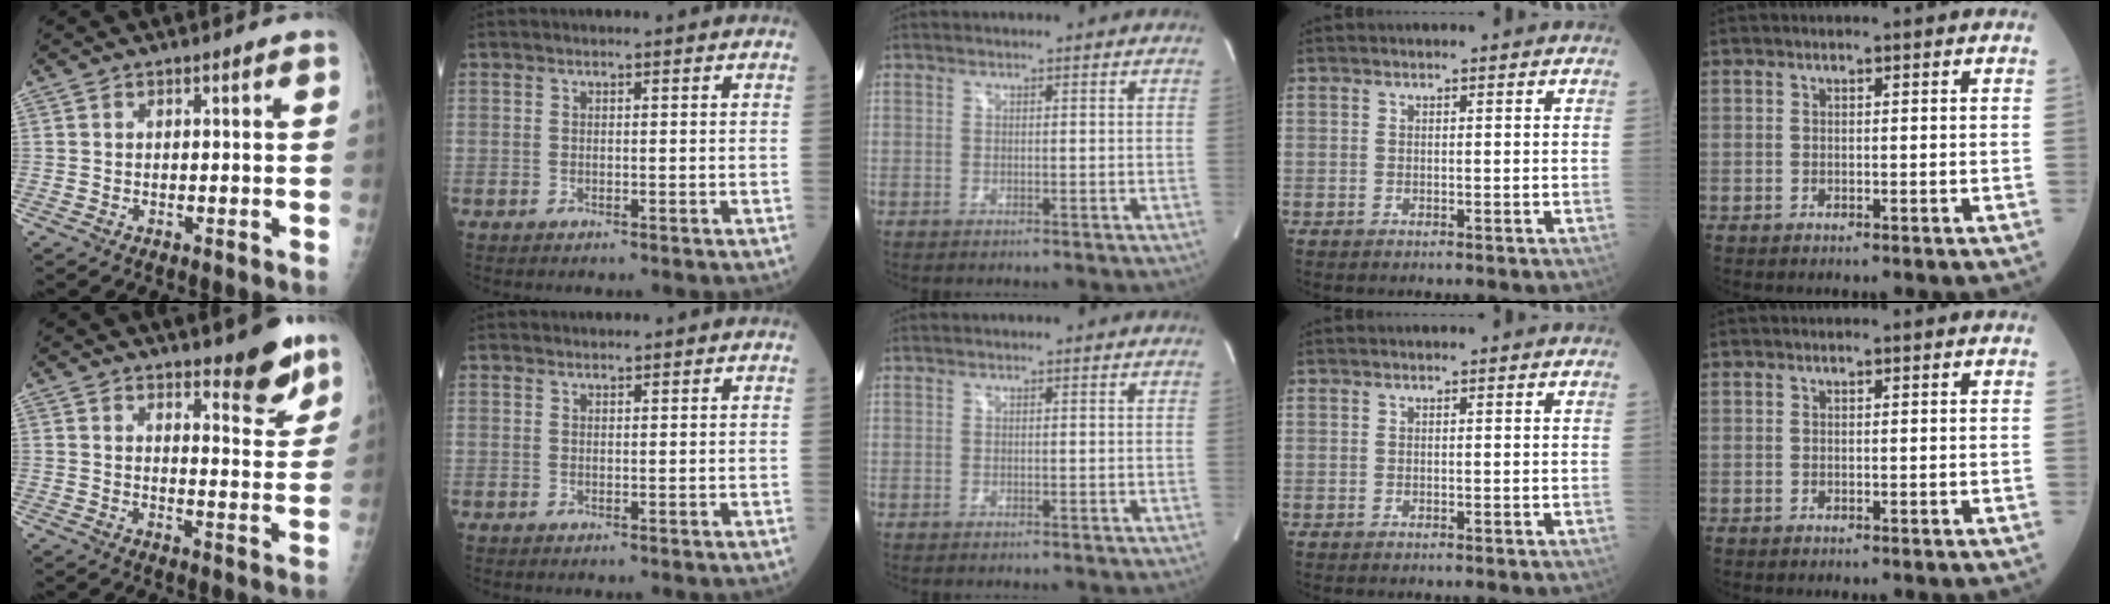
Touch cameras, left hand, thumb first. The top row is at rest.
{"thumb": {"total": 8.1, "force": [6.2, 2.0, 4.9], "torque": [-0.042, -0.050, 0.091]}, "index": {"total": 0.7, "force": [0.7, 0.0, -0.1], "torque": [-0.005, 0.001, 0.014]}}